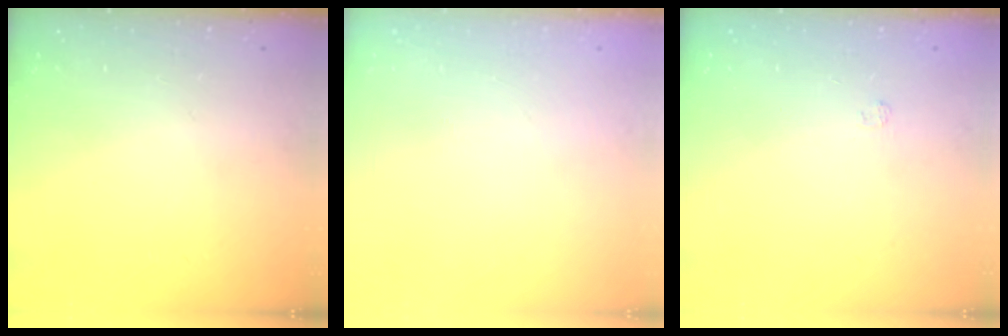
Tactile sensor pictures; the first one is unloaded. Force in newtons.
{"total": 2.7, "press": 2.6, "slide": 0.8}
{"total": 1.7, "press": 1.2, "slide": 1.1}